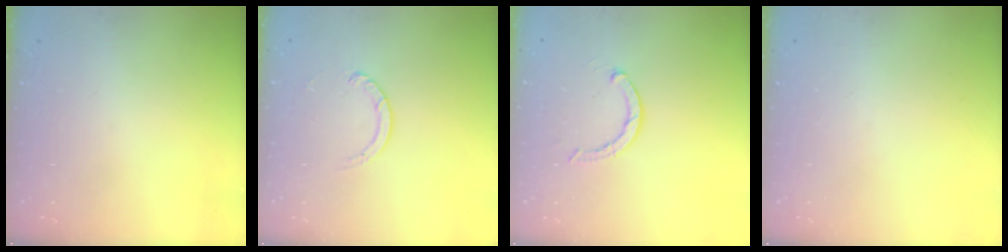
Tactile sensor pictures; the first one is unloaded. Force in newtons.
{"total": 2.7, "press": 2.7, "slide": 0.3}
{"total": 3.5, "press": 3.4, "slide": 0.7}
{"total": 0.0}